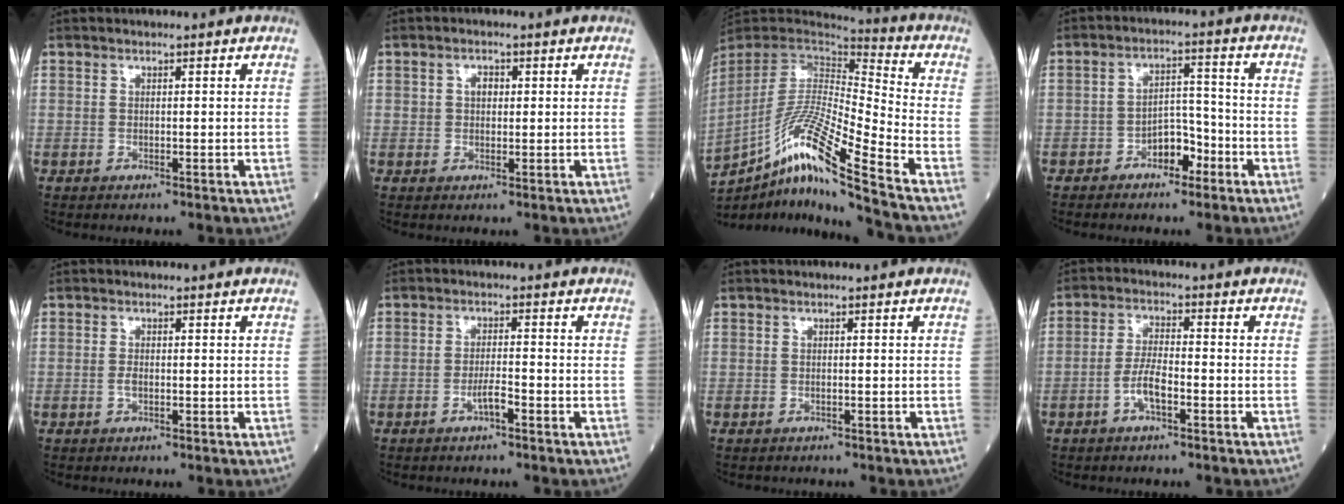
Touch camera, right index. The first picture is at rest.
{"total": 1.9, "force": [0.4, 1.3, 1.3], "torque": [-0.026, 0.007, 0.008]}
{"total": 19.5, "force": [-13.4, -1.0, 14.1], "torque": [-0.303, -0.022, -0.256]}
{"total": 5.0, "force": [-3.0, 2.5, 3.1], "torque": [-0.046, 0.018, -0.052]}
{"total": 1.1, "force": [-0.3, 0.4, 0.9], "torque": [-0.020, 0.001, -0.005]}
{"total": 2.5, "force": [-1.4, 0.2, 2.1], "torque": [-0.036, 0.002, -0.027]}
{"total": 0.7, "force": [-0.6, 0.4, 0.0], "torque": [-0.004, 0.003, -0.011]}
{"total": 4.4, "force": [-2.1, 1.1, 3.8], "torque": [-0.077, 0.008, -0.040]}